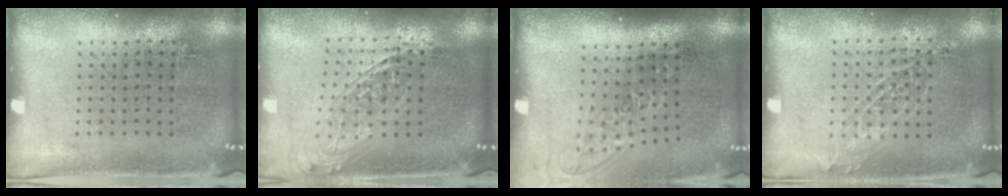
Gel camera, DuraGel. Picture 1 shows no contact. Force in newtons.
{"total": 1.7, "press": 1.3, "slide": 1.0}
{"total": 1.3, "press": 1.0, "slide": 0.7}
{"total": 1.1, "press": 1.0, "slide": 0.3}